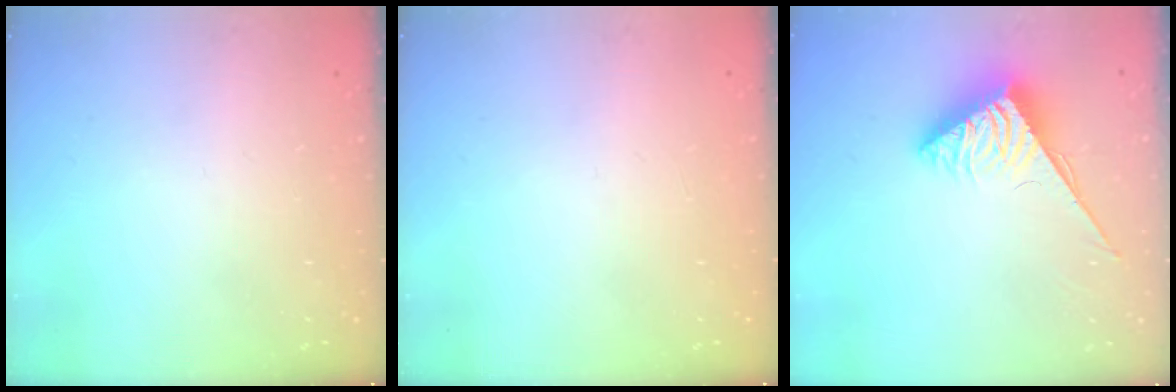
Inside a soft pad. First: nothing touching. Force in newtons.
{"total": 0.0}
{"total": 4.0, "press": 4.0, "slide": 0.6}